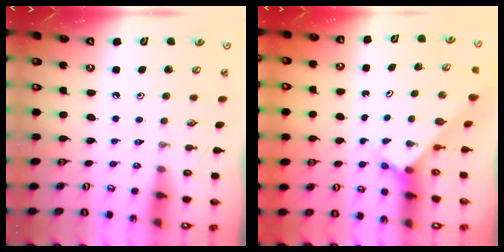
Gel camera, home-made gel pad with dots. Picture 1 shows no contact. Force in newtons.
{"total": 2.7, "press": 2.7, "slide": 0.2}